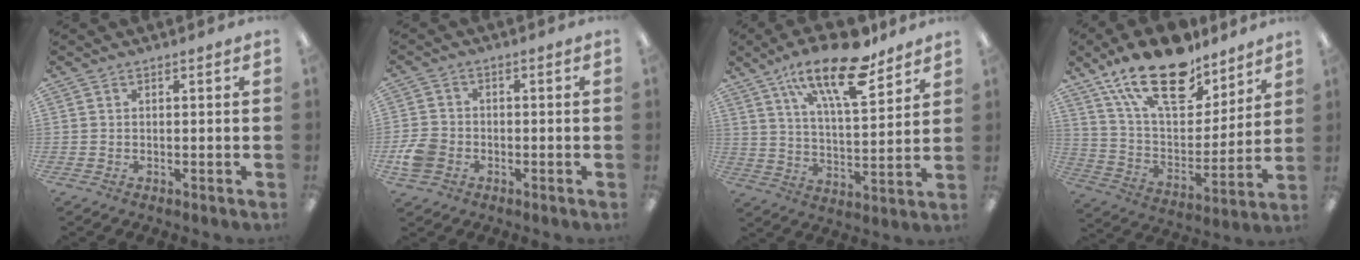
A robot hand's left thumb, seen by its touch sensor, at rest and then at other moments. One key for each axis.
{"total": 6.2, "fx": -2.2, "fy": 4.9, "fz": 3.1, "tx": -0.066, "ty": 0.014, "tz": -0.039}
{"total": 19.6, "fx": 13.0, "fy": 7.1, "fz": 12.8, "tx": -0.208, "ty": -0.067, "tz": 0.214}
{"total": 21.7, "fx": 15.0, "fy": 10.0, "fz": 12.1, "tx": -0.215, "ty": -0.077, "tz": 0.267}